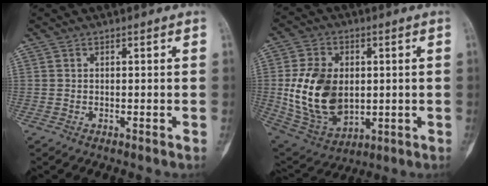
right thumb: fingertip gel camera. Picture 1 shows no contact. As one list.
[{"total": 16.7, "force": [0.3, 11.6, 12.1], "torque": [-0.201, -0.005, 0.028]}]